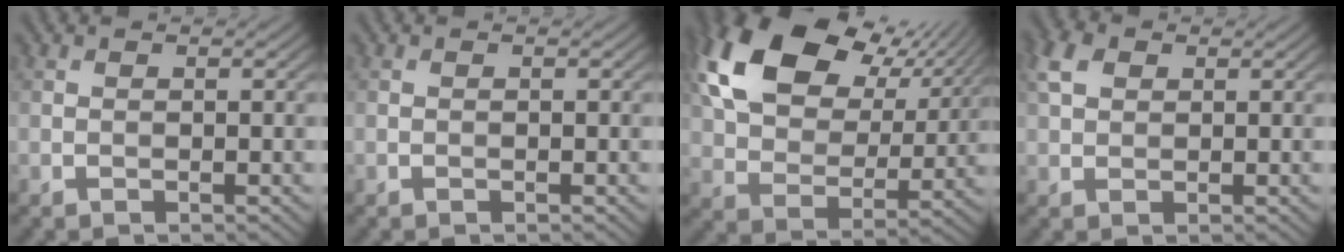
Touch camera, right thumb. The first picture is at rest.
{"total": 0.0}
{"total": 18.6, "force": [8.7, 11.6, 11.6], "torque": [-0.253, 0.028, 0.151]}
{"total": 3.6, "force": [1.5, 2.6, 2.1], "torque": [-0.058, 0.012, 0.026]}